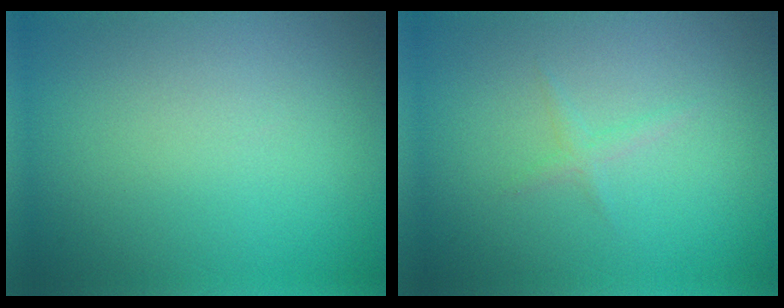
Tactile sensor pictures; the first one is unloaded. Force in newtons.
{"total": 0.9, "press": 0.9, "slide": 0.0}